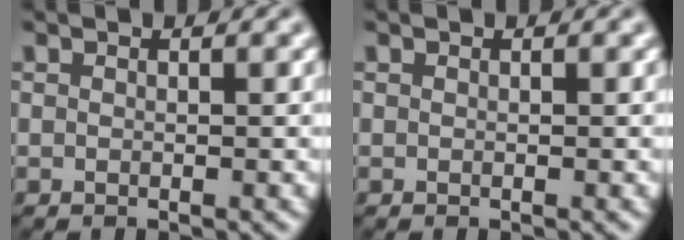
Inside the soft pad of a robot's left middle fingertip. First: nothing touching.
{"total": 0.0}